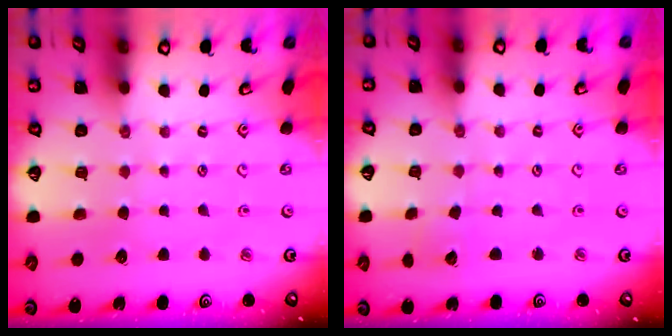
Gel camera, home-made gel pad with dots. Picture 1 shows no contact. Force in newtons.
{"total": 3.1, "press": 3.1, "slide": 0.3}